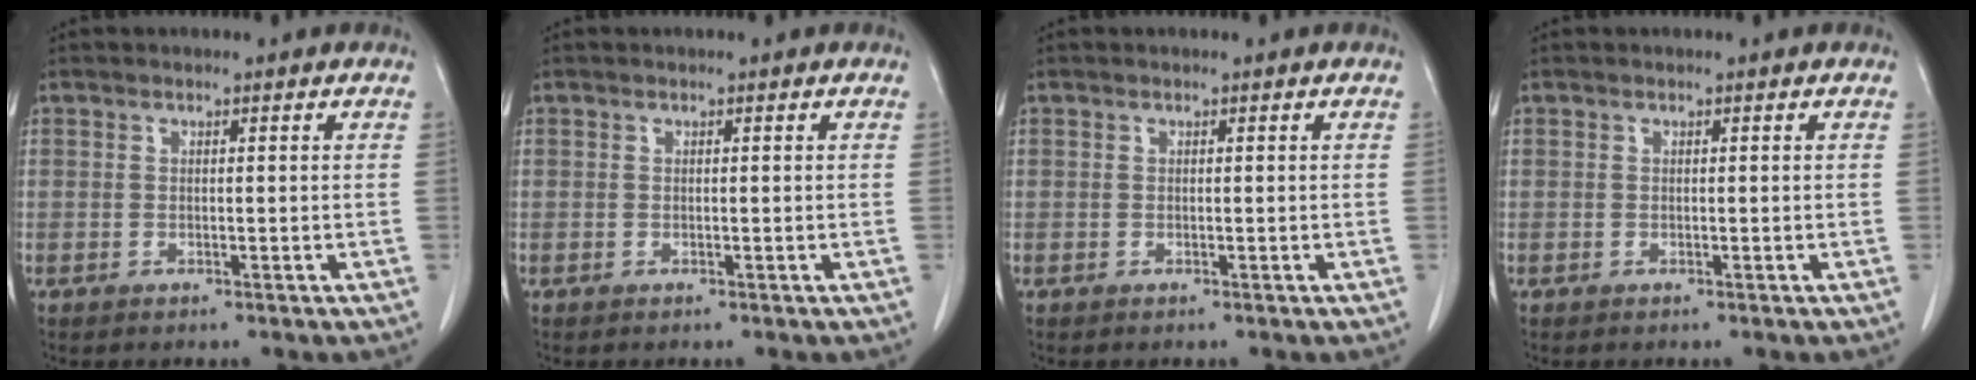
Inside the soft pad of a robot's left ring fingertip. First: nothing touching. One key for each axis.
{"total": 0.0}
{"total": 0.0}
{"total": 0.0}